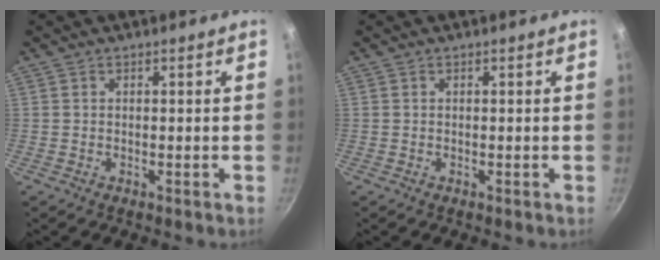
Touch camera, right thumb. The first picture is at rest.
{"total": 0.0}